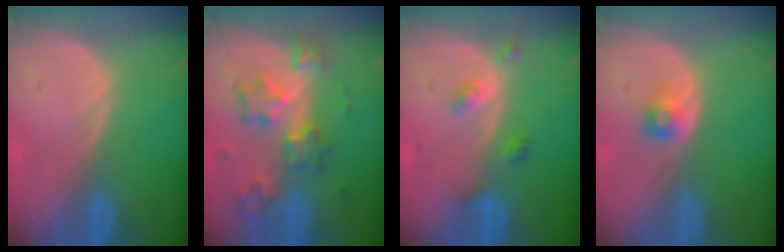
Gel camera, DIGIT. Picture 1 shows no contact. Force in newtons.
{"total": 8.4, "press": 7.3, "slide": 4.1}
{"total": 2.9, "press": 2.9, "slide": 0.2}
{"total": 2.0, "press": 2.0, "slide": 0.3}